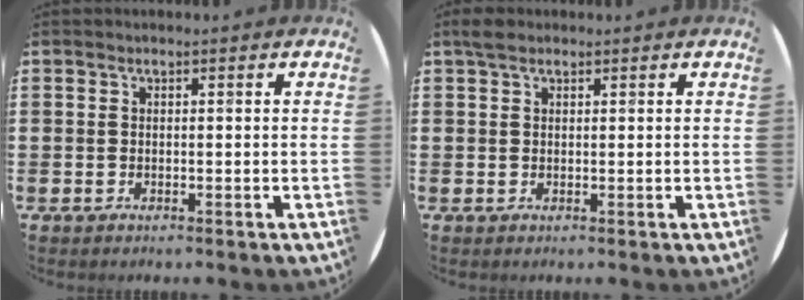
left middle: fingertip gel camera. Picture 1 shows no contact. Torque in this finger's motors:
{"motor_torque": [0.45, -0.39, -0.04, 0.00]}